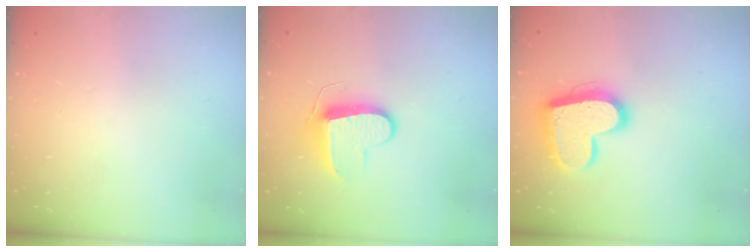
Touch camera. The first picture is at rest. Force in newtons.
{"total": 9.6, "press": 9.6, "slide": 0.2}
{"total": 17.0, "press": 16.9, "slide": 1.4}